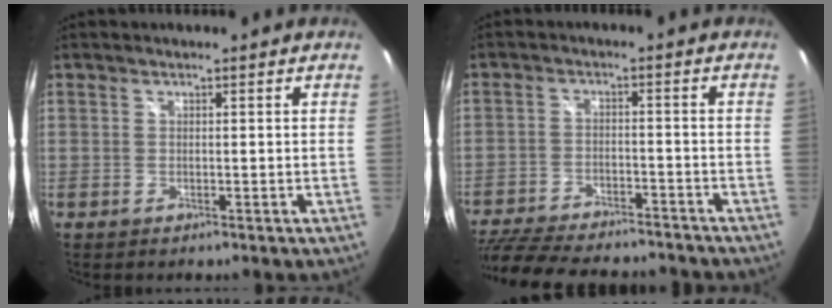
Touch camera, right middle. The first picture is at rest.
{"total": 21.2, "force": [-17.8, 6.5, 9.7], "torque": [-0.213, -0.025, -0.262]}